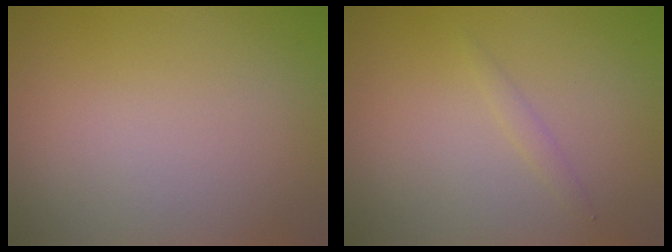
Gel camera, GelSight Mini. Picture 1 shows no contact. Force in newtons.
{"total": 0.8, "press": 0.8, "slide": 0.0}